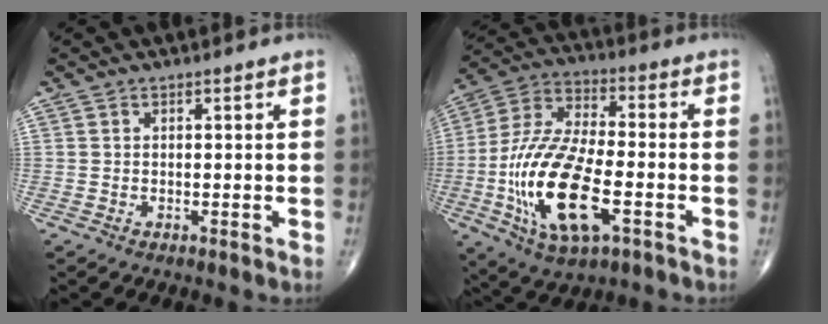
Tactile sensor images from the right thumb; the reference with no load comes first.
{"total": 20.5, "force": [-5.8, 8.6, 17.7], "torque": [-0.360, 0.017, -0.100]}